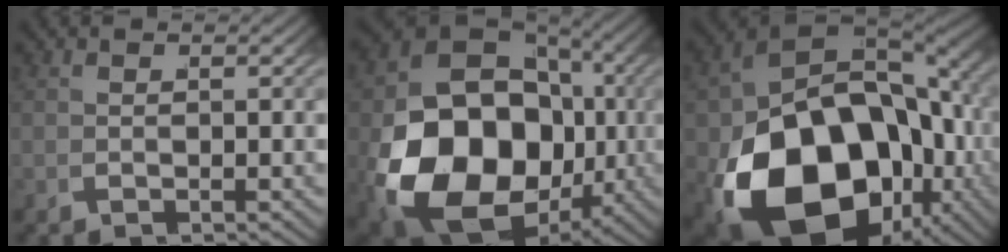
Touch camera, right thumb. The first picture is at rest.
{"total": 24.6, "force": [-3.6, 16.9, 17.4], "torque": [-0.356, -0.069, -0.024]}
{"total": 24.7, "force": [-4.6, 15.9, 18.3], "torque": [-0.354, -0.082, -0.025]}